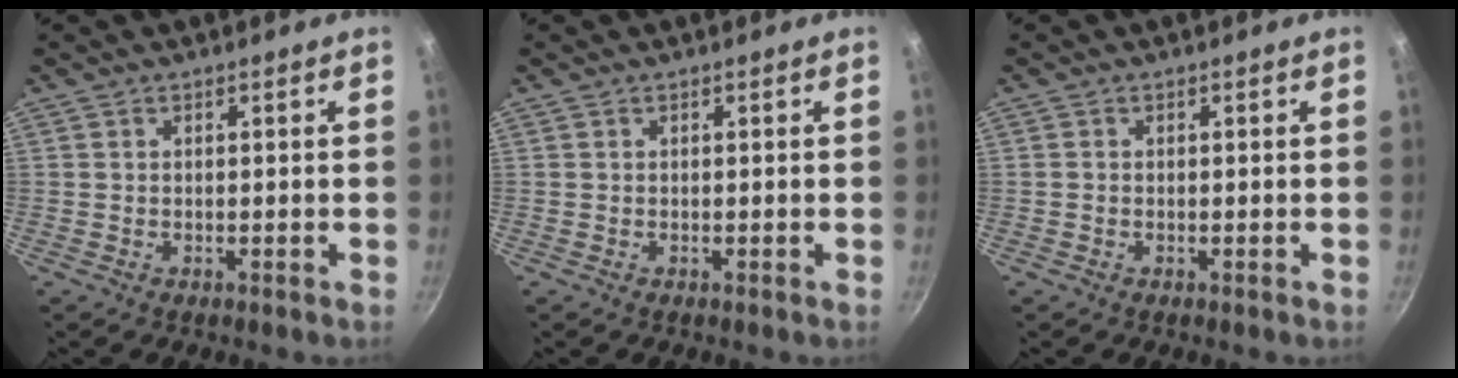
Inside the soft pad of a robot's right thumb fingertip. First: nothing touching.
{"total": 0.0}
{"total": 0.0}